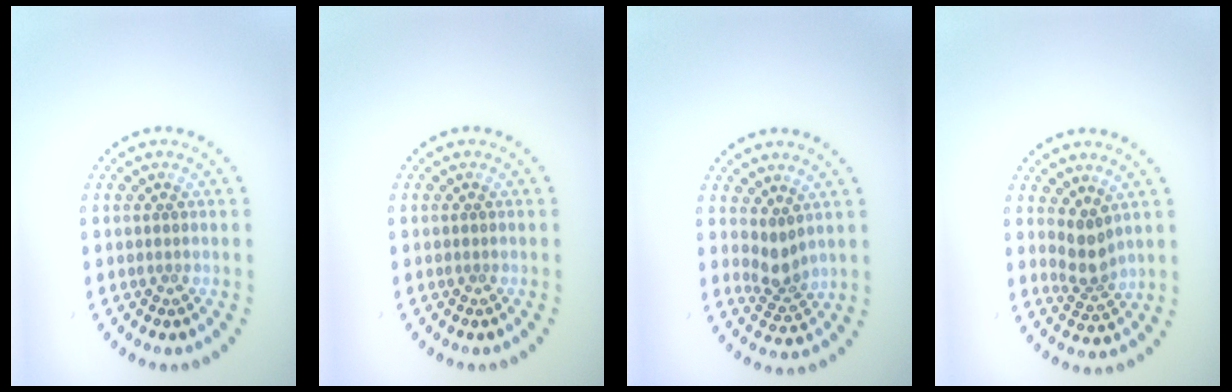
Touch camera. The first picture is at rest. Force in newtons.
{"total": 0.0}
{"total": 2.2, "press": 1.8, "slide": 1.3}
{"total": 2.6, "press": 2.0, "slide": 1.7}